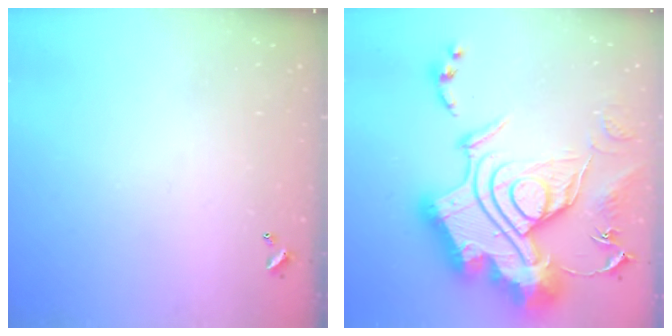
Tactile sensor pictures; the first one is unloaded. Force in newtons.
{"total": 1.1, "press": 1.1, "slide": 0.0}